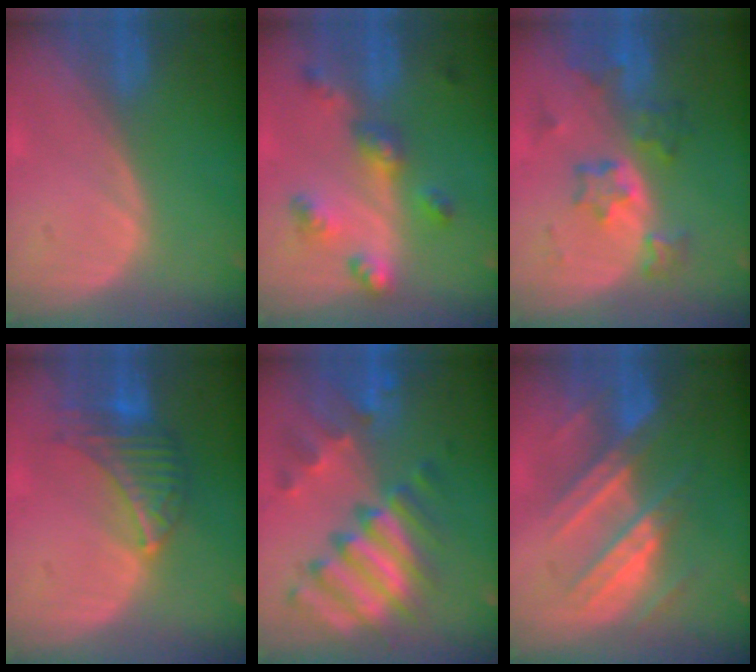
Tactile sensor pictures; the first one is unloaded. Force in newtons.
{"total": 6.8, "press": 6.0, "slide": 3.2}
{"total": 7.2, "press": 6.4, "slide": 3.1}
{"total": 7.1, "press": 6.7, "slide": 2.4}
{"total": 11.6, "press": 10.0, "slide": 5.9}
{"total": 8.3, "press": 8.0, "slide": 2.0}